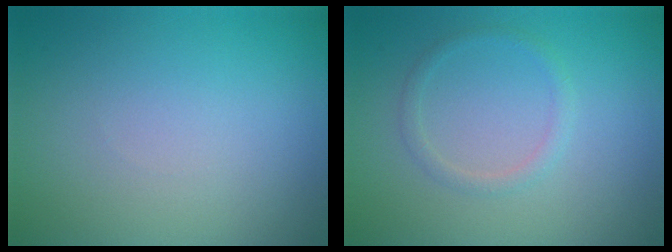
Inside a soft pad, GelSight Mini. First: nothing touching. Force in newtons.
{"total": 1.3, "press": 1.2, "slide": 0.0}